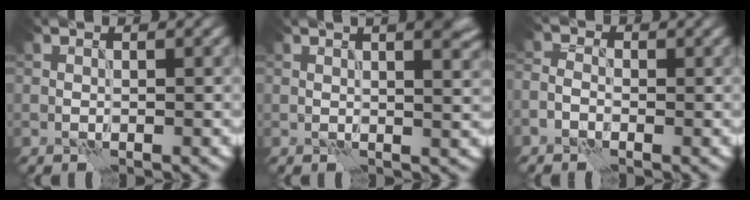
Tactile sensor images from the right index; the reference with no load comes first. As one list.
[{"total": 9.2, "force": [4.9, 4.1, 6.7], "torque": [-0.047, 0.049, 0.042]}, {"total": 2.0, "force": [-1.1, 1.5, 0.8], "torque": [-0.009, 0.002, -0.022]}]